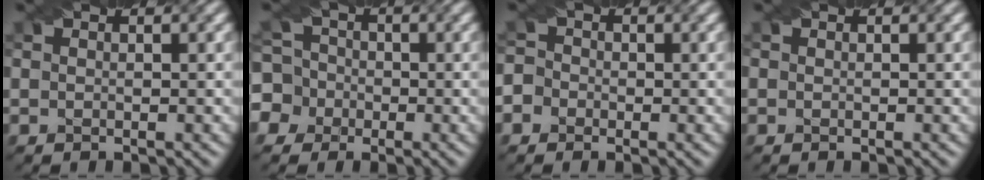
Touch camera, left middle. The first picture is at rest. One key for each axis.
{"total": 7.6, "fx": -2.5, "fy": 6.9, "fz": 1.8, "tx": -0.047, "ty": 0.005, "tz": -0.080}
{"total": 3.1, "fx": -1.3, "fy": 2.7, "fz": 0.6, "tx": 0.009, "ty": 0.017, "tz": -0.052}
{"total": 0.0}